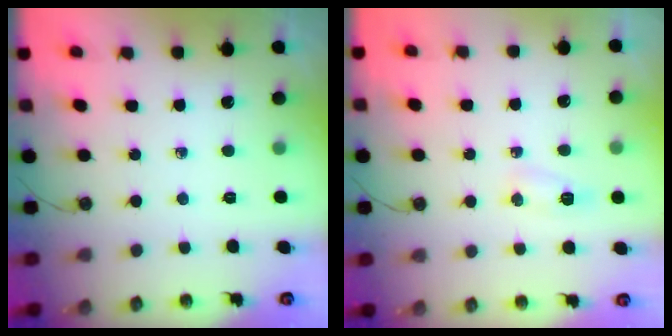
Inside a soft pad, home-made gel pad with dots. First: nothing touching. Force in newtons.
{"total": 18.2, "press": 7.5, "slide": 16.6}